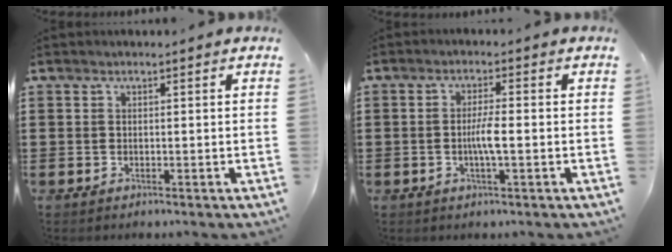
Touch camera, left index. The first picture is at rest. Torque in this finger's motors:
{"motor_torque": [0.27, 0.19, 0.12, 0.07]}